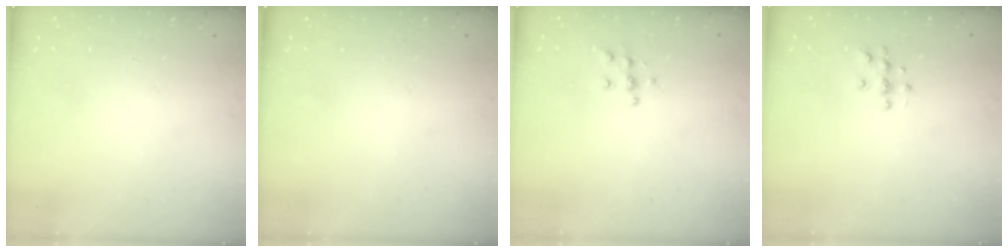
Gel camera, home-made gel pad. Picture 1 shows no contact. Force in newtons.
{"total": 0.0}
{"total": 5.9, "press": 5.9, "slide": 0.5}
{"total": 5.4, "press": 5.4, "slide": 0.6}